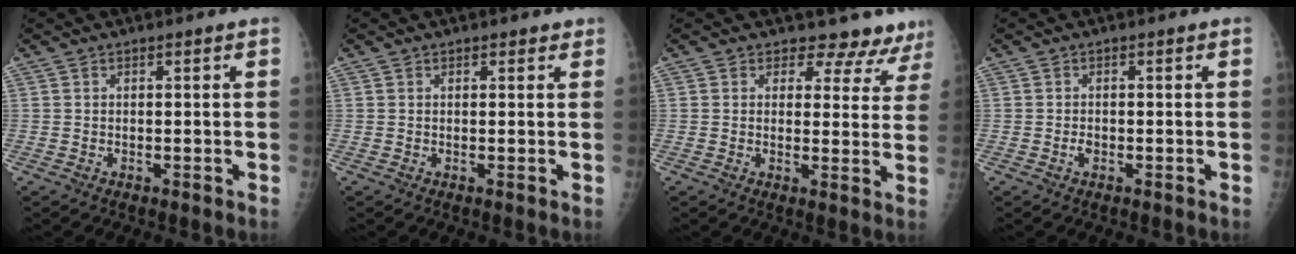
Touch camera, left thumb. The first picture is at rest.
{"total": 1.1, "force": [0.8, 0.7, 0.3], "torque": [0.008, -0.004, 0.006]}
{"total": 9.4, "force": [8.5, 4.1, 0.1], "torque": [0.051, -0.049, 0.069]}
{"total": 1.1, "force": [-0.4, 0.7, 0.7], "torque": [-0.011, 0.002, -0.008]}